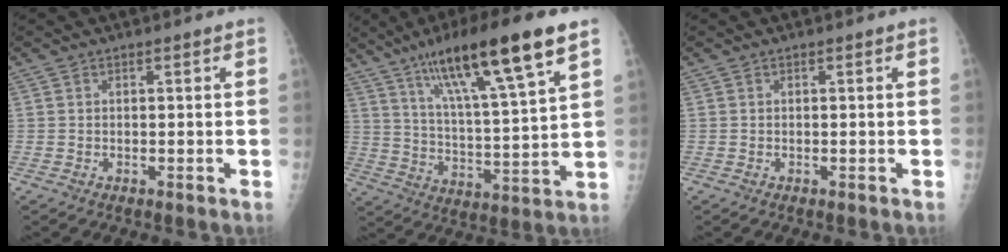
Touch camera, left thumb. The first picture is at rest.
{"total": 19.9, "force": [11.6, 2.6, 15.9], "torque": [-0.258, -0.035, 0.201]}
{"total": 0.0}